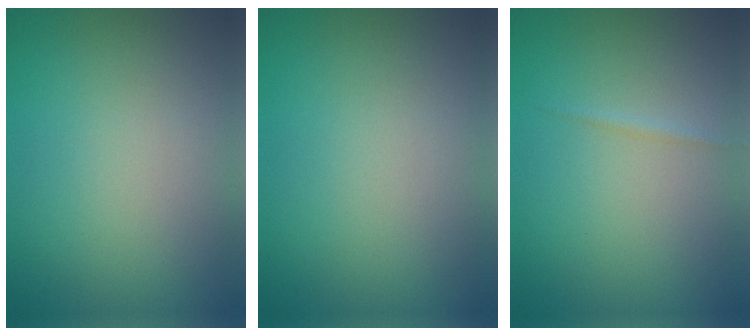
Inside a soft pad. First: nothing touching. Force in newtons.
{"total": 0.0}
{"total": 0.6, "press": 0.6, "slide": 0.0}